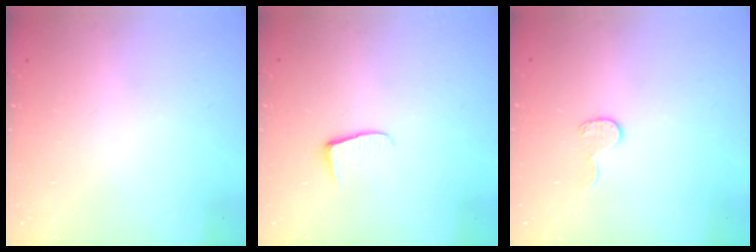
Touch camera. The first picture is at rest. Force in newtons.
{"total": 5.4, "press": 5.3, "slide": 0.5}
{"total": 7.6, "press": 7.6, "slide": 0.1}